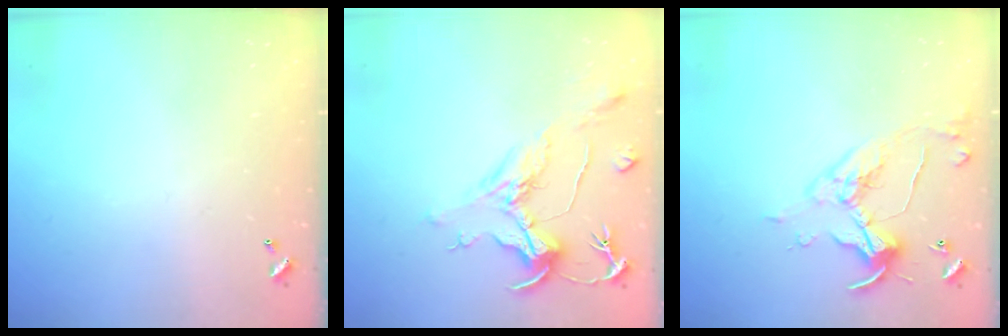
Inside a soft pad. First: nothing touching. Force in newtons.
{"total": 2.1, "press": 1.7, "slide": 1.3}
{"total": 7.3, "press": 7.2, "slide": 1.4}